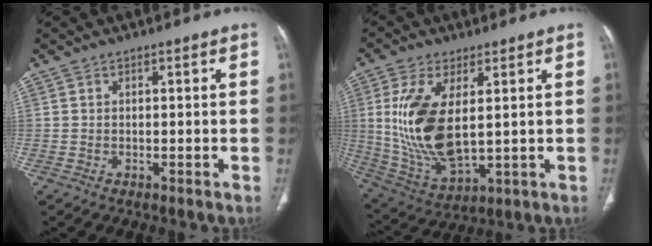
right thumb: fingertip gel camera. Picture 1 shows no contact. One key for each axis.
{"total": 15.9, "fx": 2.3, "fy": 7.6, "fz": 13.8, "tx": -0.283, "ty": -0.020, "tz": 0.063}